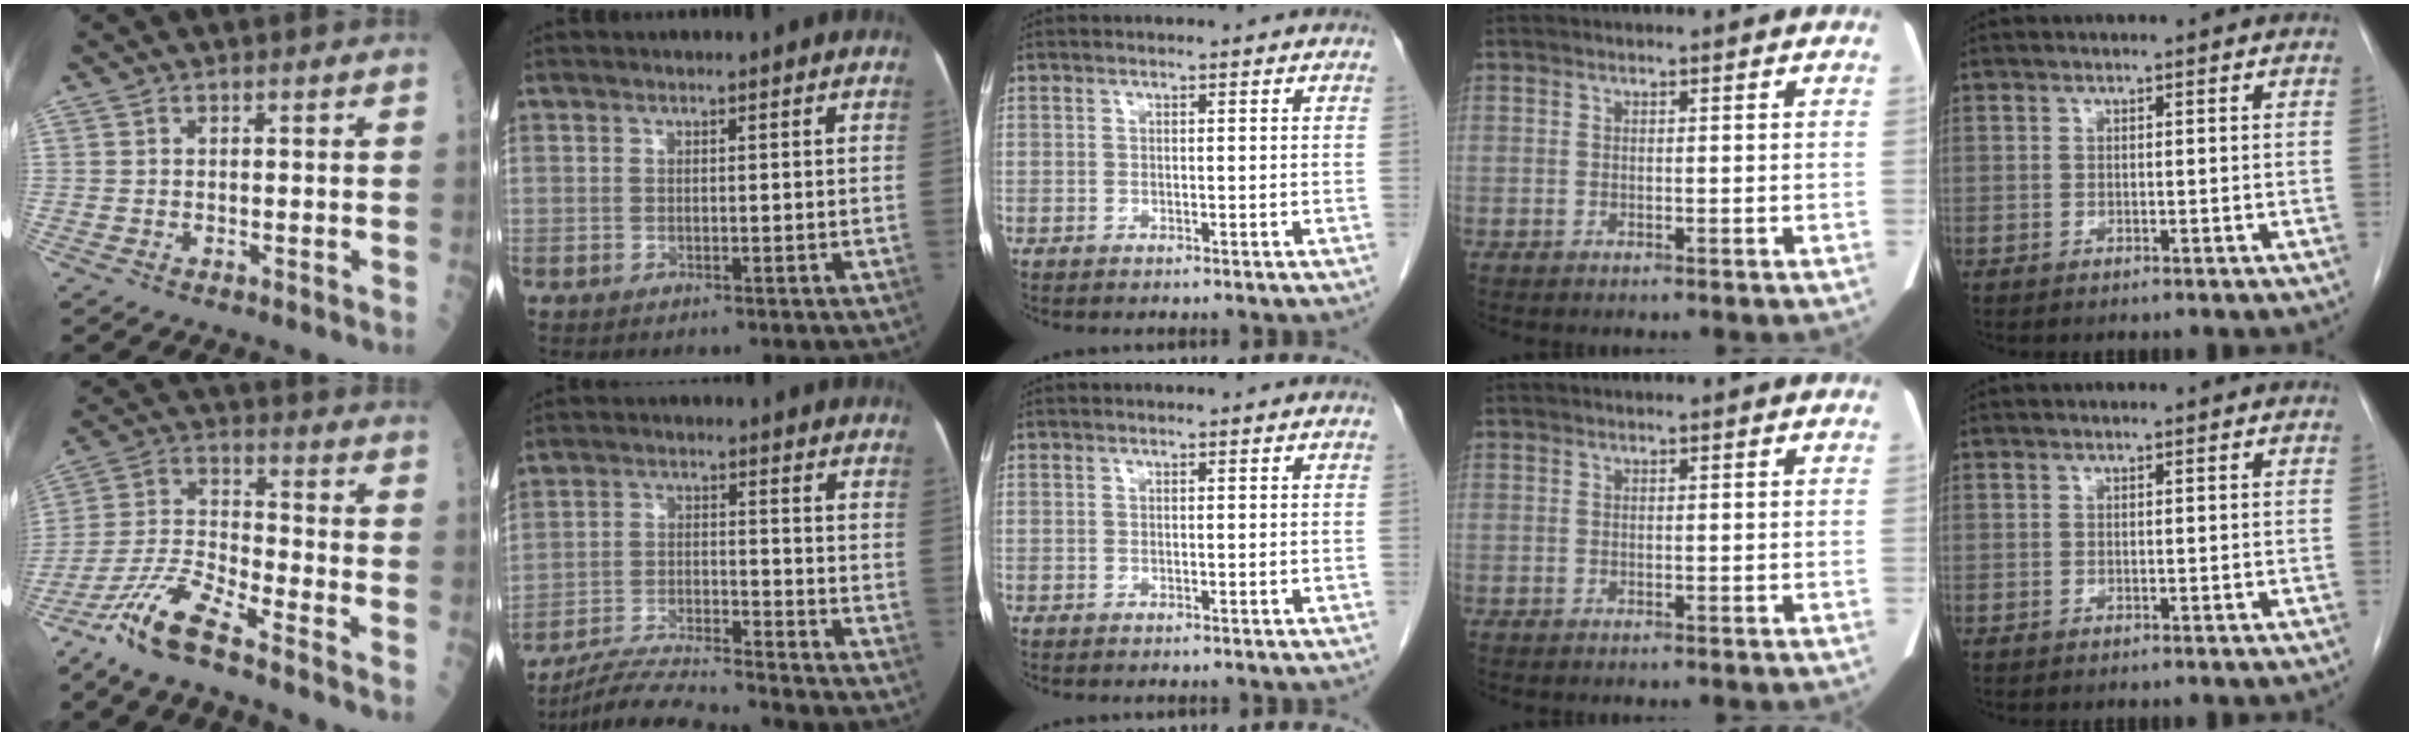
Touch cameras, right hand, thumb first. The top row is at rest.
{"thumb": {"total": 12.1, "force": [-8.5, 1.8, 8.4], "torque": [-0.195, 0.038, -0.172]}, "index": {"total": 10.5, "force": [-10.2, -0.7, 2.3], "torque": [-0.043, 0.004, -0.185]}}